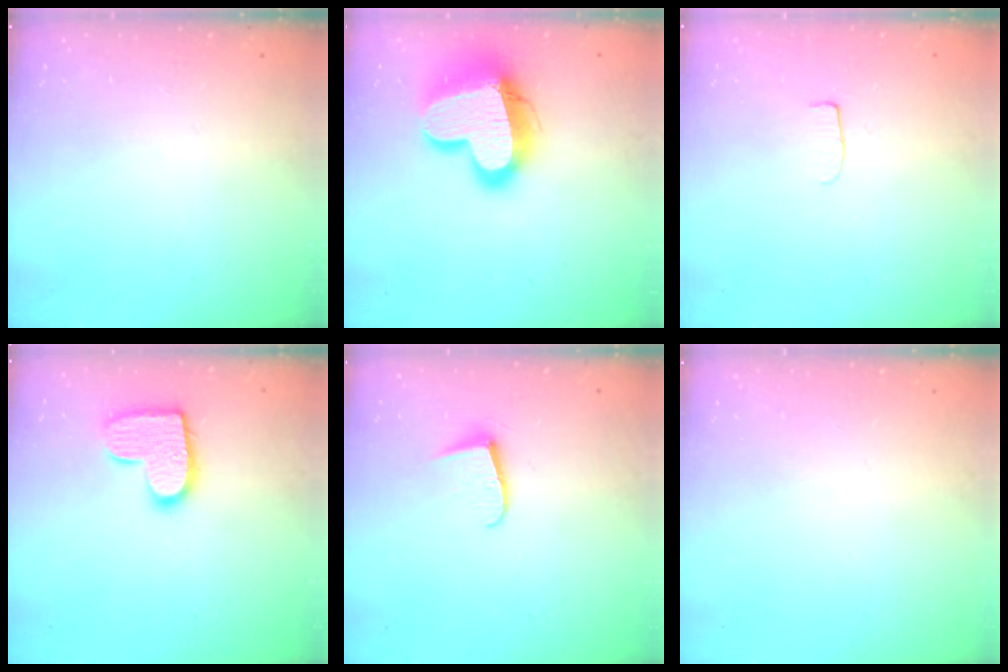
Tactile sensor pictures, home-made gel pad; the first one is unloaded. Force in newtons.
{"total": 19.4, "press": 19.3, "slide": 1.7}
{"total": 5.3, "press": 5.3, "slide": 0.5}
{"total": 12.7, "press": 12.7, "slide": 0.7}
{"total": 5.9, "press": 5.9, "slide": 0.6}
{"total": 0.0}